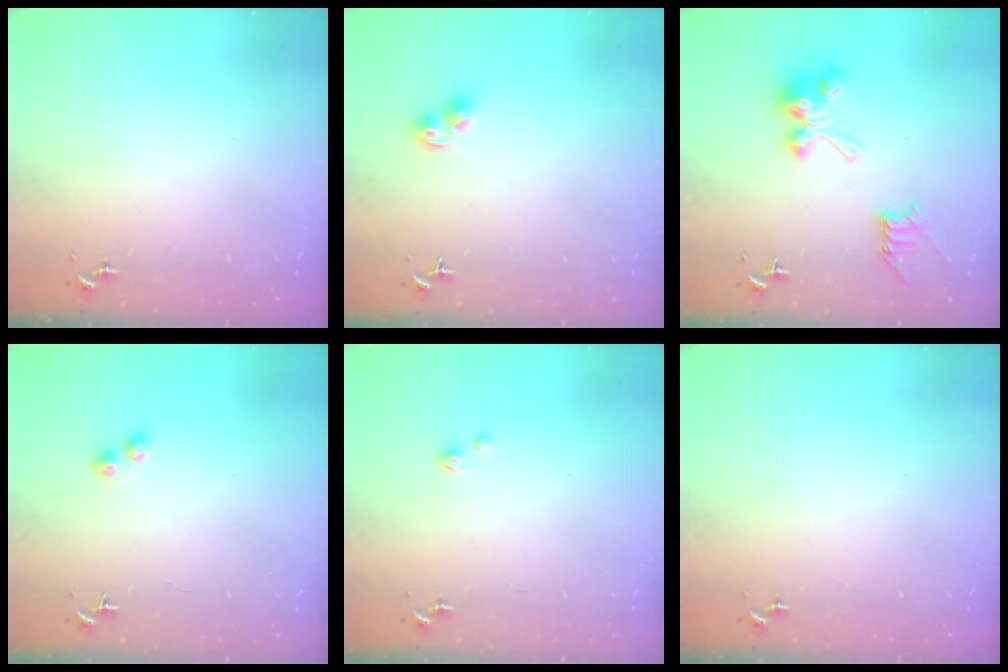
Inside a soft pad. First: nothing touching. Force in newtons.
{"total": 6.8, "press": 6.8, "slide": 0.5}
{"total": 11.2, "press": 11.2, "slide": 0.4}
{"total": 2.5, "press": 2.5, "slide": 0.4}
{"total": 1.1, "press": 1.1, "slide": 0.1}
{"total": 0.0}